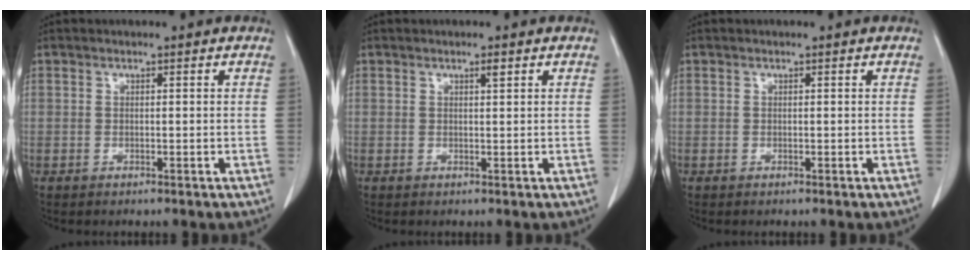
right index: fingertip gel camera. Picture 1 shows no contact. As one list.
[{"total": 0.9, "force": [0.6, 0.1, 0.7], "torque": [-0.015, -0.001, 0.009]}, {"total": 0.0}]